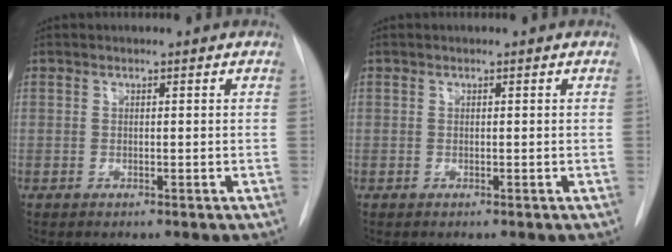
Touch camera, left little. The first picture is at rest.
{"total": 0.0}